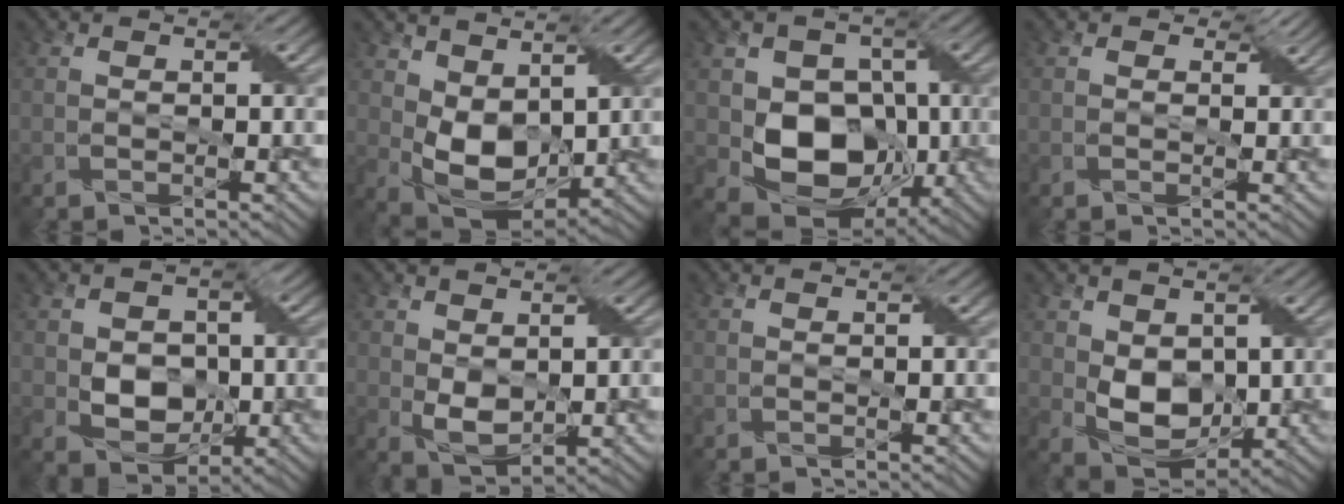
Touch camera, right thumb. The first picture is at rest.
{"total": 7.9, "force": [2.1, 5.0, 5.7], "torque": [-0.130, -0.010, 0.044]}
{"total": 10.3, "force": [-1.1, 8.2, 6.1], "torque": [-0.109, -0.014, -0.027]}
{"total": 1.7, "force": [0.8, 1.1, 0.9], "torque": [-0.014, -0.006, 0.011]}
{"total": 7.2, "force": [-0.2, 5.7, 4.3], "torque": [-0.081, -0.004, -0.010]}
{"total": 4.3, "force": [0.8, 2.9, 3.0], "torque": [-0.066, -0.007, 0.021]}
{"total": 0.0}
{"total": 6.7, "force": [0.7, 4.9, 4.6], "torque": [-0.101, -0.011, 0.018]}